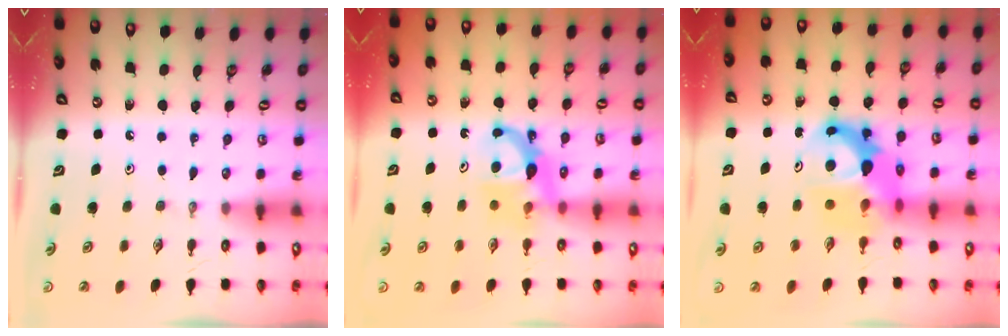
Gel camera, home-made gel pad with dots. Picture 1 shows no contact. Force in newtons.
{"total": 7.3, "press": 7.3, "slide": 0.5}
{"total": 9.2, "press": 9.1, "slide": 0.8}